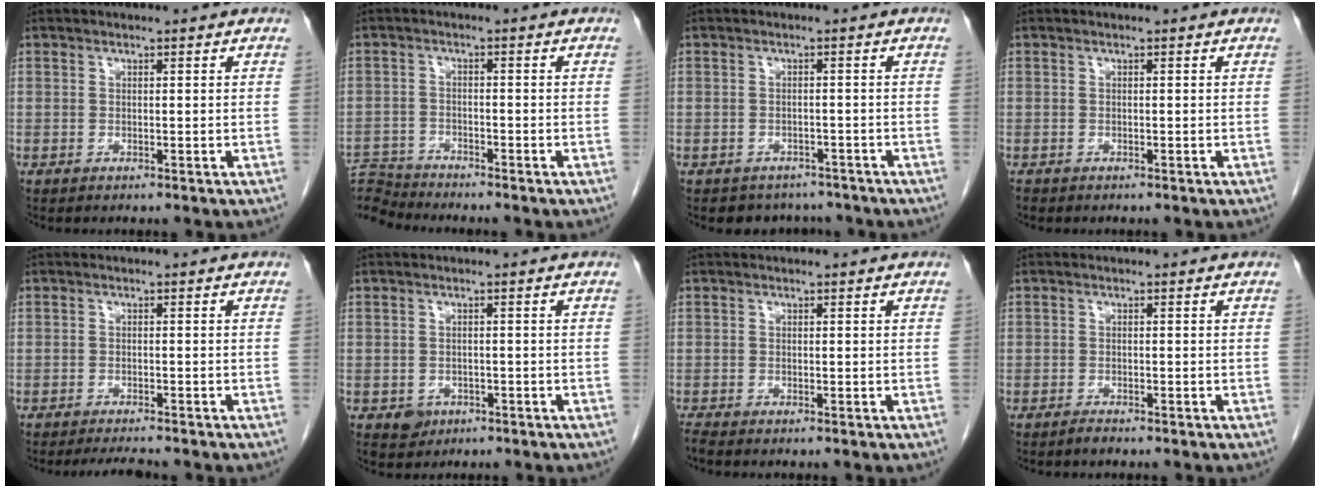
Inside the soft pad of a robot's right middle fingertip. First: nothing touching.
{"total": 6.0, "force": [-5.9, -0.2, -0.9], "torque": [0.015, 0.003, -0.113]}
{"total": 5.0, "force": [-4.3, 2.5, 0.1], "torque": [0.002, 0.009, -0.052]}
{"total": 0.5, "force": [-0.5, 0.3, 0.1], "torque": [-0.007, 0.000, -0.010]}
{"total": 3.3, "force": [-3.1, 0.1, 1.2], "torque": [-0.024, -0.013, -0.047]}
{"total": 2.5, "force": [-1.3, 2.1, 0.7], "torque": [-0.009, 0.005, -0.012]}
{"total": 0.7, "force": [-0.7, -0.2, 0.2], "torque": [-0.010, -0.004, -0.015]}
{"total": 1.0, "force": [-0.9, 0.1, 0.3], "torque": [-0.013, -0.004, -0.014]}